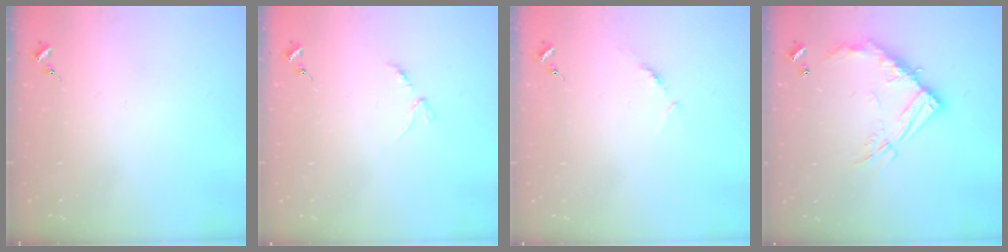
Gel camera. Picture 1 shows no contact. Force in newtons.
{"total": 2.9, "press": 2.8, "slide": 0.4}
{"total": 4.7, "press": 4.7, "slide": 0.5}
{"total": 16.2, "press": 16.2, "slide": 1.4}